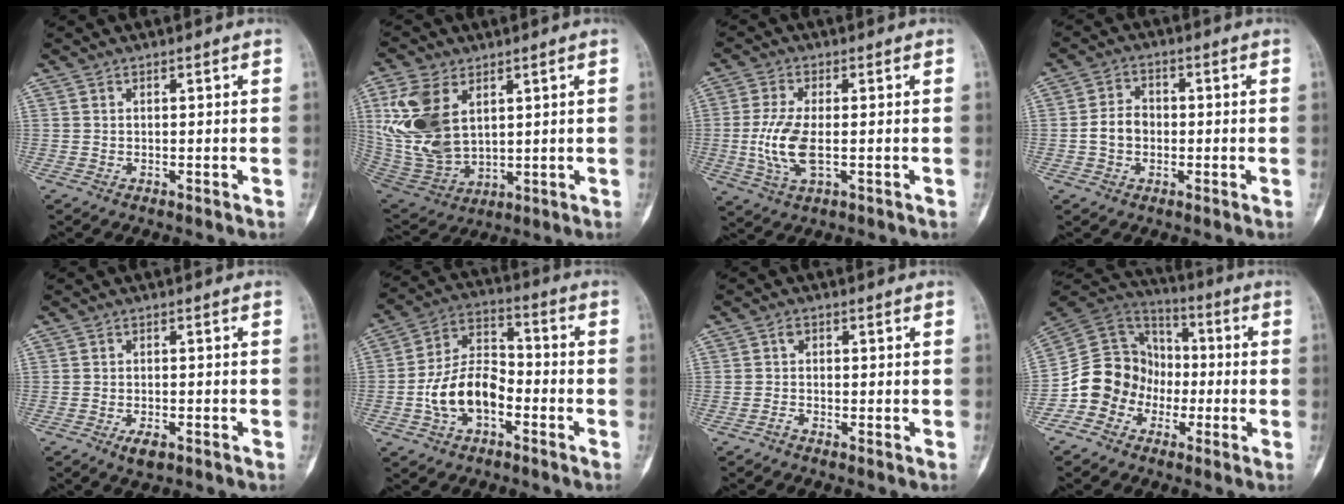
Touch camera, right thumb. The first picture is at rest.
{"total": 15.5, "force": [4.6, 9.7, 11.1], "torque": [-0.225, -0.019, 0.107]}
{"total": 8.7, "force": [-1.1, 3.8, 7.8], "torque": [-0.177, -0.006, -0.019]}
{"total": 5.2, "force": [-0.9, 4.1, 3.1], "torque": [-0.042, 0.019, -0.022]}
{"total": 2.9, "force": [-1.6, 1.3, 2.1], "torque": [-0.032, 0.002, -0.025]}
{"total": 12.3, "force": [-3.8, 7.7, 8.9], "torque": [-0.150, 0.044, -0.077]}
{"total": 1.2, "force": [-0.7, 0.9, 0.6], "torque": [-0.001, 0.009, -0.020]}
{"total": 13.3, "force": [-4.6, 11.8, 4.0], "torque": [-0.027, 0.075, -0.087]}